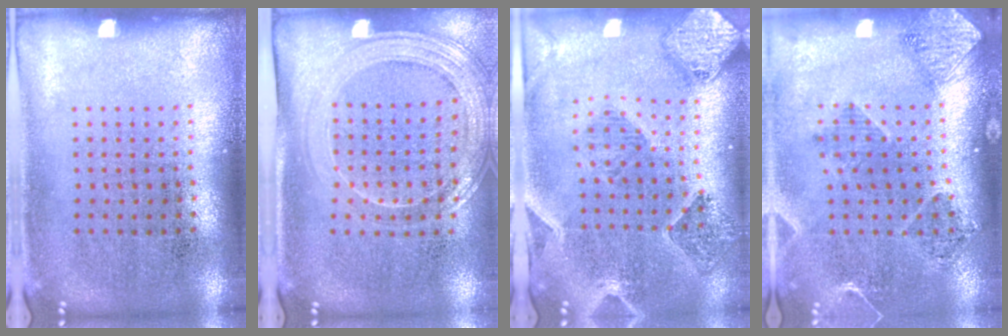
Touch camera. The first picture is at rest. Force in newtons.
{"total": 1.7, "press": 1.6, "slide": 0.6}
{"total": 1.4, "press": 1.4, "slide": 0.4}
{"total": 1.6, "press": 1.5, "slide": 0.6}